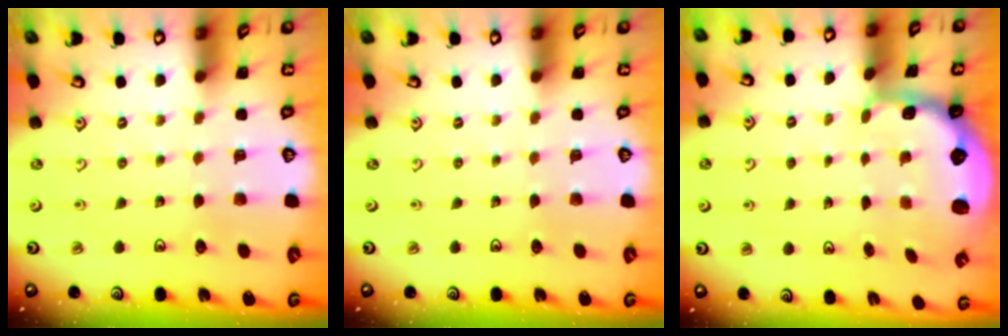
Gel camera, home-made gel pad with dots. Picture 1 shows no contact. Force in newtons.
{"total": 0.0}
{"total": 2.5, "press": 1.9, "slide": 1.7}